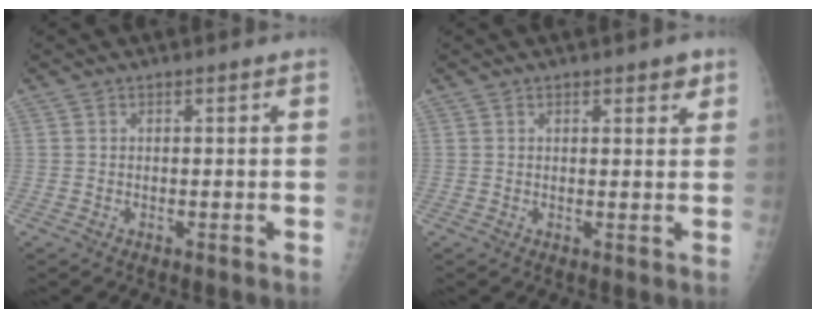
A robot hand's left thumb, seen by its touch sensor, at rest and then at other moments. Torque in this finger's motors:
{"motor_torque": [0.05, 0.24, 0.00, 0.14, 0.05]}